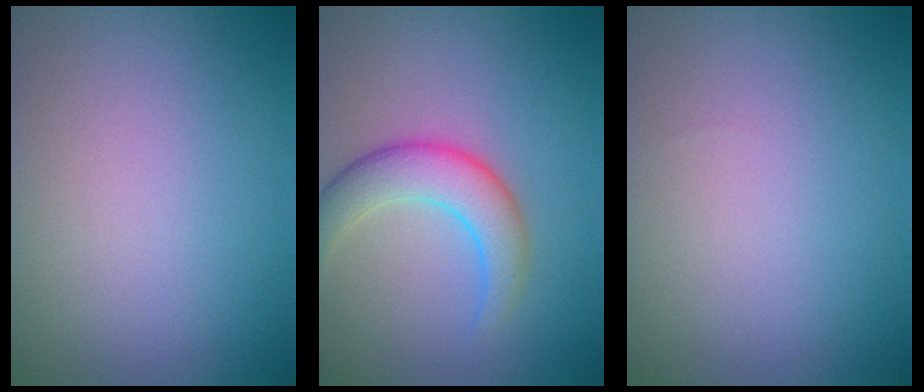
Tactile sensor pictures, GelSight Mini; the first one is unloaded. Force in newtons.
{"total": 4.3, "press": 4.3, "slide": 0.1}
{"total": 0.0}